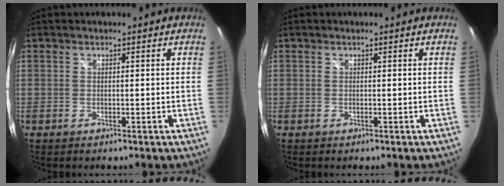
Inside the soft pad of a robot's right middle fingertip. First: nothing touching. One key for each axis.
{"total": 0.0}